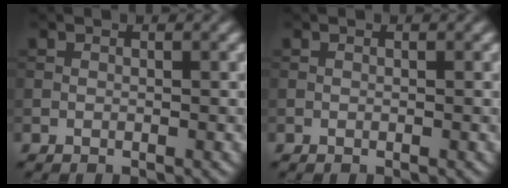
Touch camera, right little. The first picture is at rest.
{"total": 0.0}